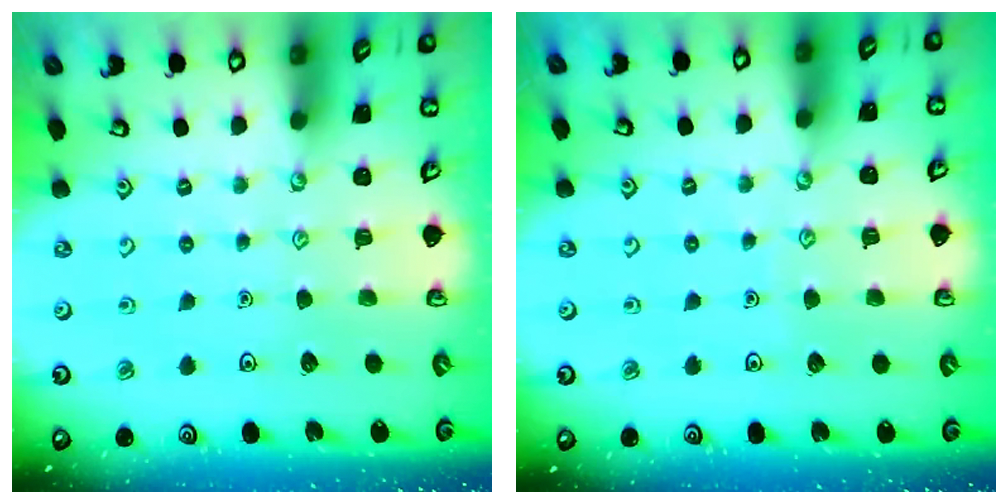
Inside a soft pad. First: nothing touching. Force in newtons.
{"total": 2.6, "press": 2.5, "slide": 0.3}